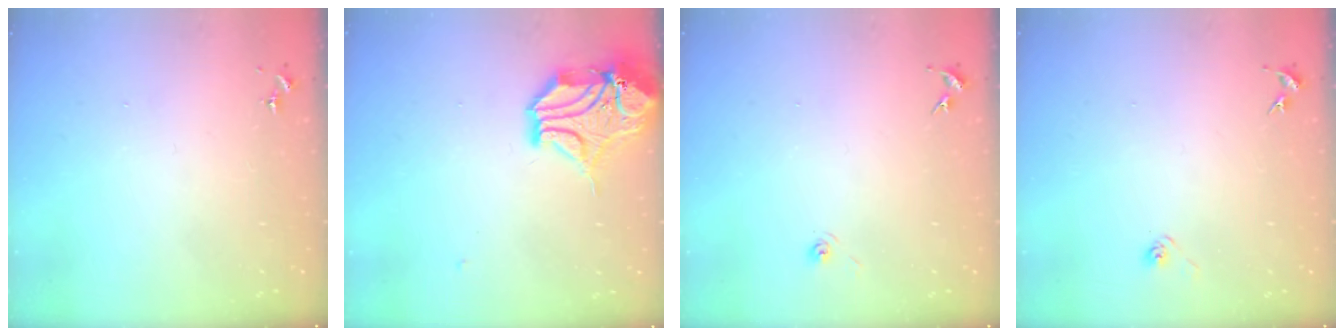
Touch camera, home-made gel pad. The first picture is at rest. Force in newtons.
{"total": 13.3, "press": 13.2, "slide": 1.9}
{"total": 3.2, "press": 2.7, "slide": 1.7}
{"total": 3.2, "press": 3.0, "slide": 1.3}